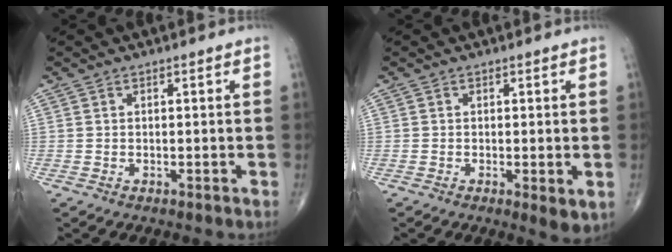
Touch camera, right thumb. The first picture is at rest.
{"total": 3.3, "force": [-0.6, 1.1, 3.0], "torque": [-0.049, -0.011, -0.012]}